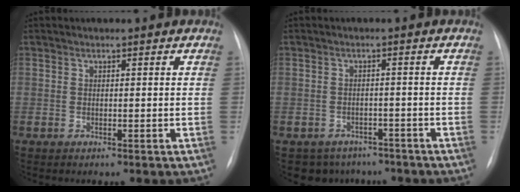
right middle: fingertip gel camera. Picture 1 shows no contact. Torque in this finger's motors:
{"motor_torque": [-0.11, 0.10, -0.03, 0.00]}